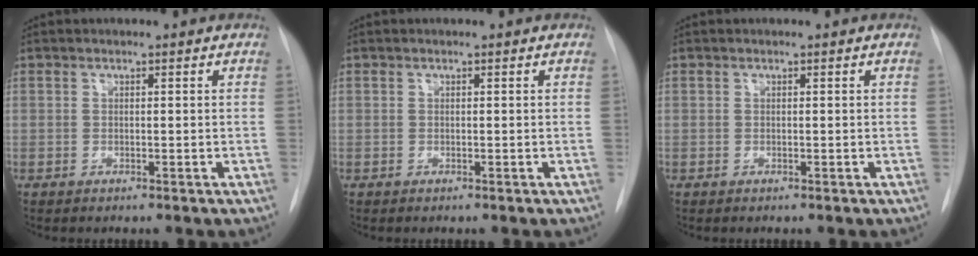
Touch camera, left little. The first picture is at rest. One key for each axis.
{"total": 0.0}
{"total": 0.0}